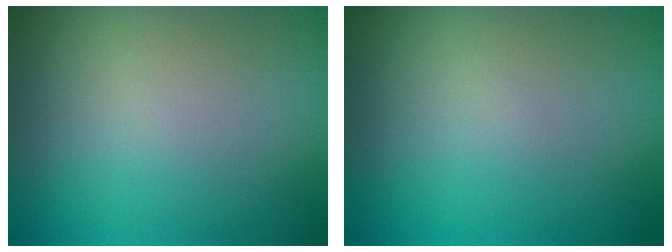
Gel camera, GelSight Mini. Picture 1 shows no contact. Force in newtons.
{"total": 0.0}